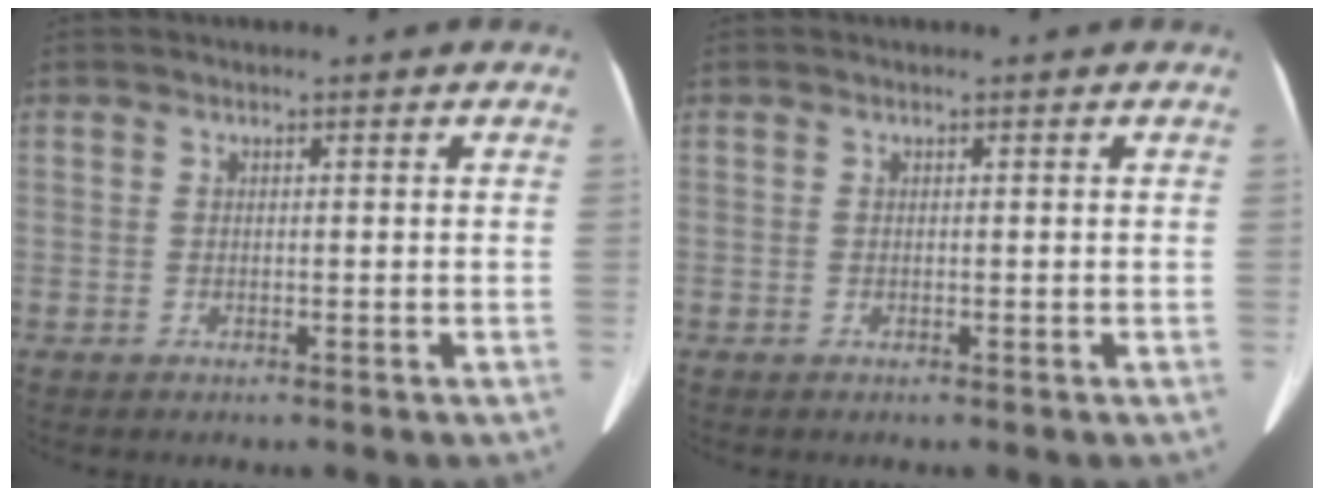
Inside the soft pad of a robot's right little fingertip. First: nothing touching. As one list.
[{"total": 0.0}]